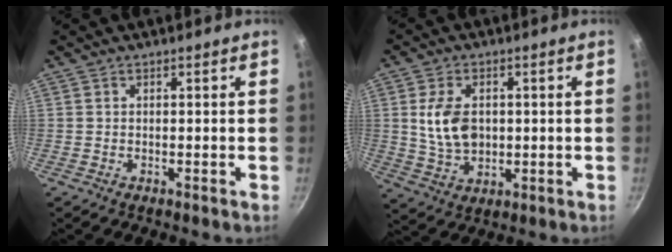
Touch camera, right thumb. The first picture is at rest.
{"total": 9.3, "force": [1.0, 6.3, 6.8], "torque": [-0.113, -0.009, 0.022]}